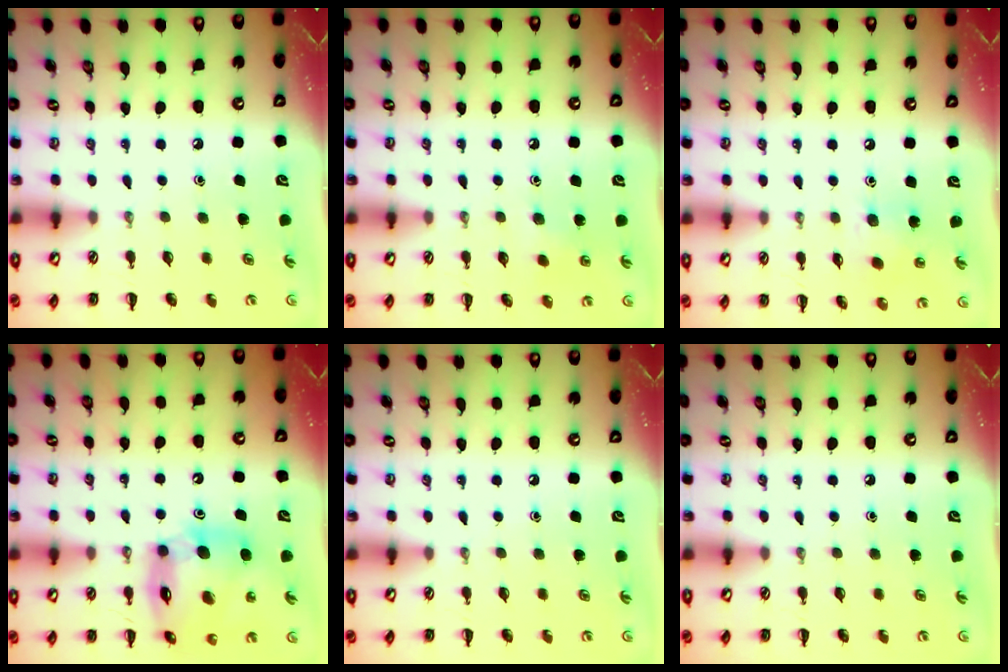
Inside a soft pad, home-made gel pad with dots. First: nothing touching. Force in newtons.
{"total": 5.1, "press": 4.9, "slide": 1.4}
{"total": 8.2, "press": 8.0, "slide": 1.6}
{"total": 13.2, "press": 12.8, "slide": 3.2}
{"total": 0.0}
{"total": 0.0}